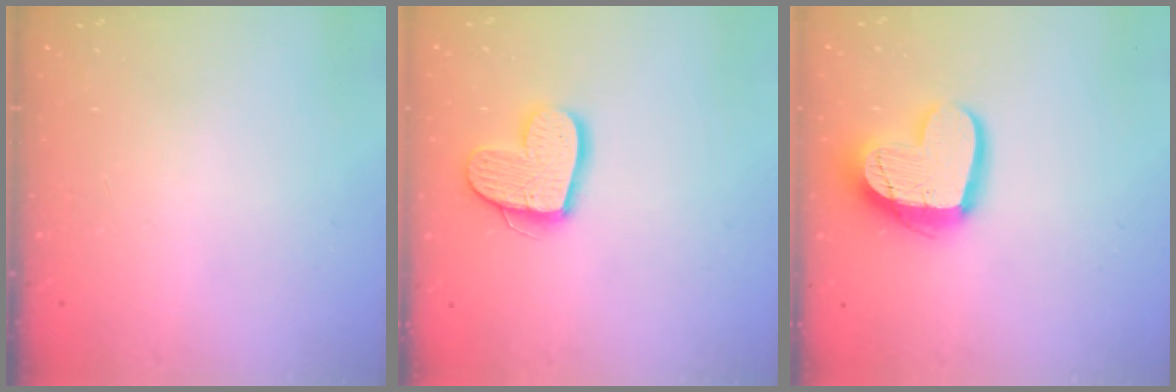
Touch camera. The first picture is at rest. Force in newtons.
{"total": 13.4, "press": 13.4, "slide": 0.8}
{"total": 15.9, "press": 15.9, "slide": 1.3}